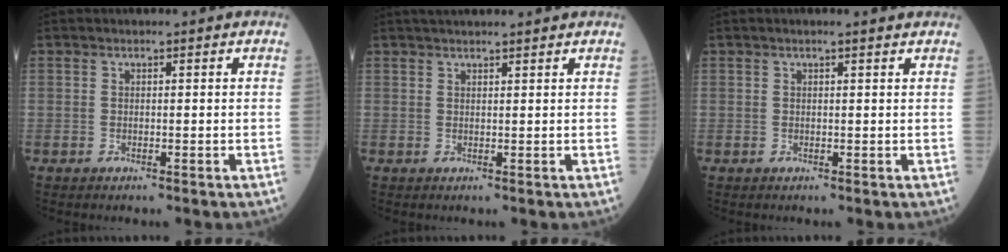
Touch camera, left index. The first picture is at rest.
{"total": 6.8, "force": [6.1, 0.3, 3.0], "torque": [-0.039, 0.035, 0.082]}
{"total": 2.0, "force": [1.7, -0.1, 1.1], "torque": [-0.017, 0.012, 0.018]}